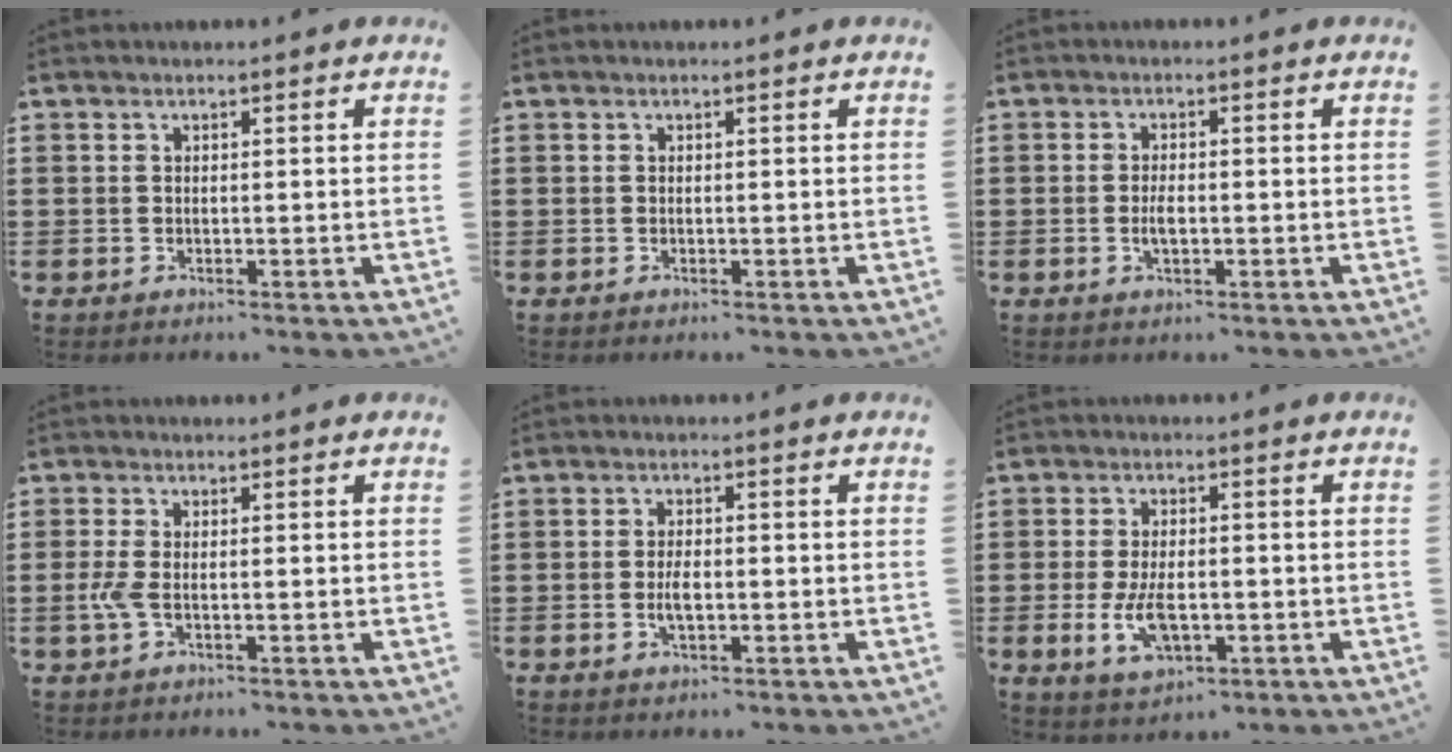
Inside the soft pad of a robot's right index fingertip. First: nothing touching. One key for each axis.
{"total": 0.0}
{"total": 2.6, "fx": -0.4, "fy": 1.1, "fz": 2.3, "tx": -0.043, "ty": 0.001, "tz": -0.007}
{"total": 3.0, "fx": -0.8, "fy": 1.2, "fz": 2.7, "tx": -0.075, "ty": -0.008, "tz": -0.021}
{"total": 3.0, "fx": -0.5, "fy": 1.2, "fz": 2.7, "tx": -0.057, "ty": -0.002, "tz": -0.011}
{"total": 6.0, "fx": -1.3, "fy": 3.1, "fz": 5.0, "tx": -0.112, "ty": -0.002, "tz": -0.027}